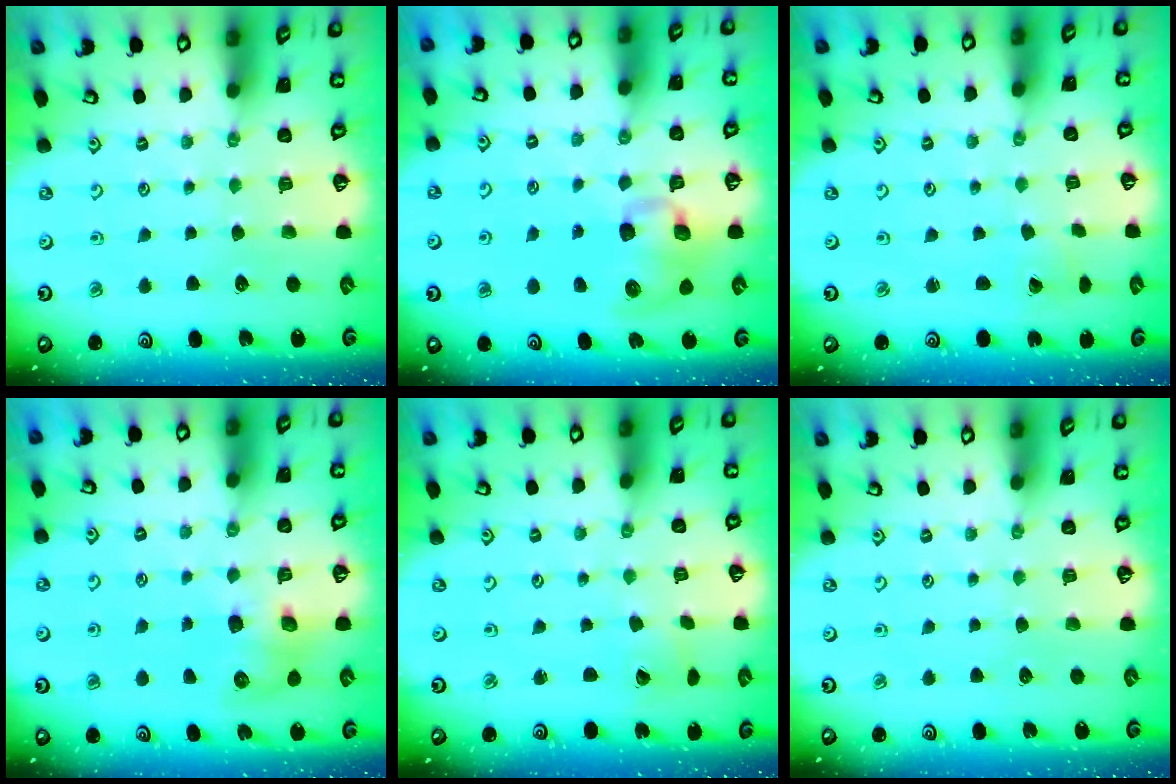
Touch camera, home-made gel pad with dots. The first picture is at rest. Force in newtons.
{"total": 11.4, "press": 11.3, "slide": 1.5}
{"total": 2.6, "press": 2.6, "slide": 0.2}
{"total": 9.3, "press": 9.2, "slide": 0.9}
{"total": 1.8, "press": 1.8, "slide": 0.2}
{"total": 0.0}